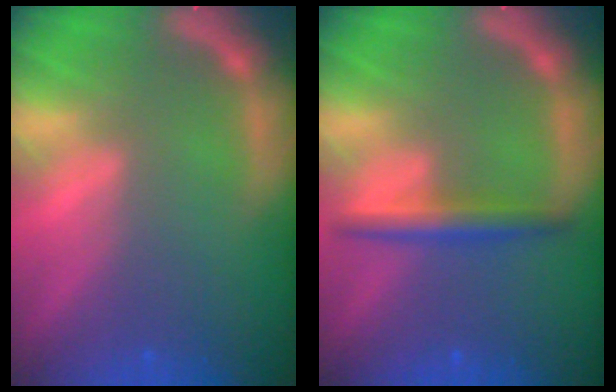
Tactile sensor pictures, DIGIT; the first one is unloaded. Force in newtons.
{"total": 3.0}